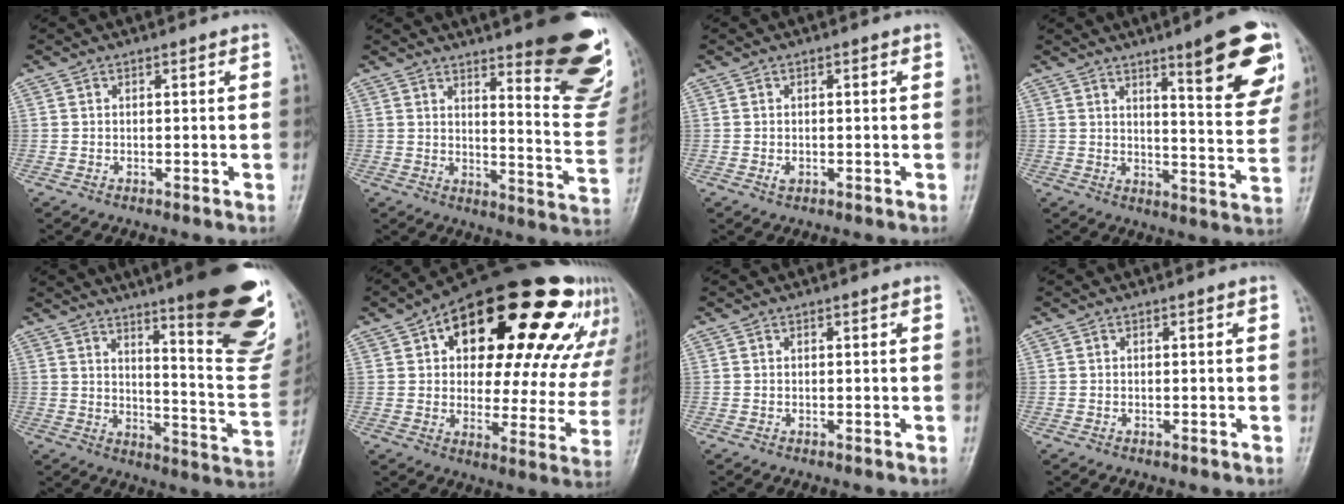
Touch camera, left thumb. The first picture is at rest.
{"total": 21.5, "force": [13.8, 5.3, 15.6], "torque": [-0.158, -0.096, 0.172]}
{"total": 1.3, "force": [-0.3, 0.9, 0.9], "torque": [-0.011, -0.001, -0.006]}
{"total": 15.6, "force": [8.3, 3.2, 12.8], "torque": [-0.135, -0.046, 0.113]}
{"total": 25.7, "force": [15.2, 5.3, 20.0], "torque": [-0.218, -0.085, 0.206]}
{"total": 32.6, "force": [15.8, 14.8, 24.4], "torque": [-0.298, 0.010, 0.225]}
{"total": 0.0}
{"total": 0.0}